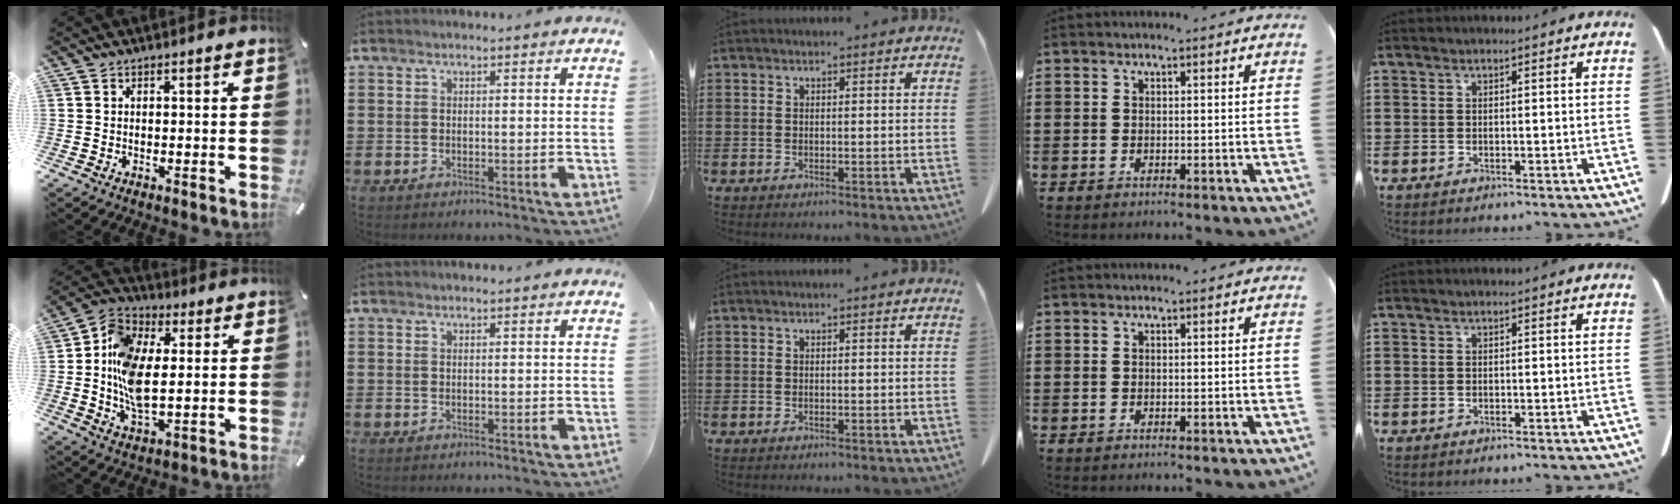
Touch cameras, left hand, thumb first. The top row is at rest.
{"thumb": {"total": 12.9, "force": [0.0, 8.2, 9.9], "torque": [-0.235, 0.000, 0.000]}}